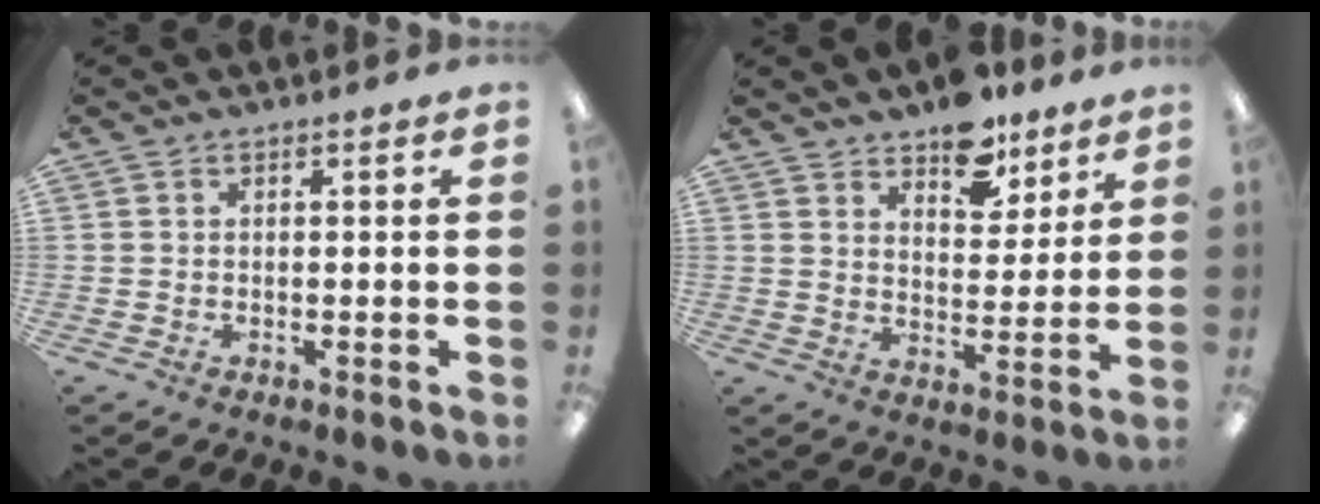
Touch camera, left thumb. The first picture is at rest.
{"total": 9.8, "force": [7.8, 4.9, 3.5], "torque": [-0.032, -0.050, 0.136]}